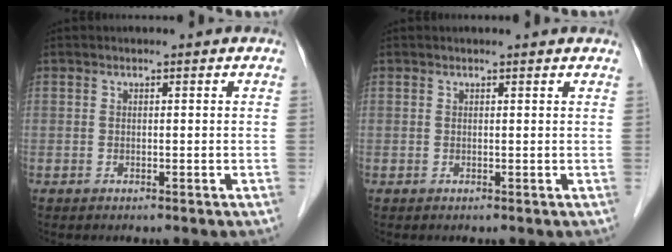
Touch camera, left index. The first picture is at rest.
{"total": 1.9, "force": [1.9, 0.1, 0.4], "torque": [-0.012, 0.007, 0.017]}